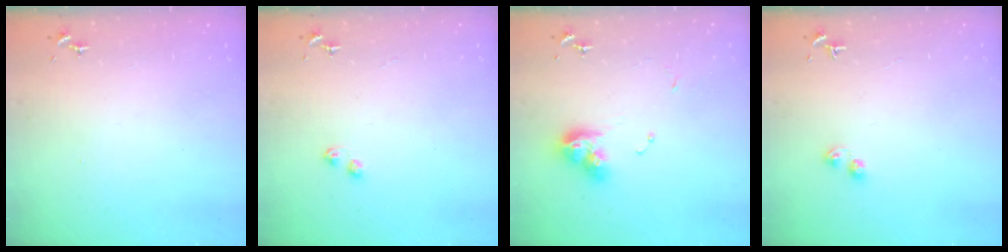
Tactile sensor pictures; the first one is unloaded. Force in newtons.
{"total": 3.2, "press": 3.1, "slide": 0.7}
{"total": 12.1, "press": 12.0, "slide": 1.3}
{"total": 2.9, "press": 2.9, "slide": 0.4}